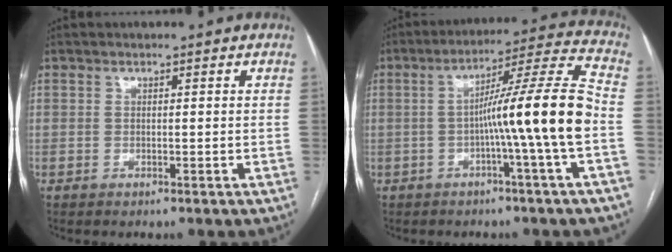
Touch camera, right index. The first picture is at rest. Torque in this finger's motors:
{"motor_torque": [1.63, -0.30, 0.74, 0.19]}